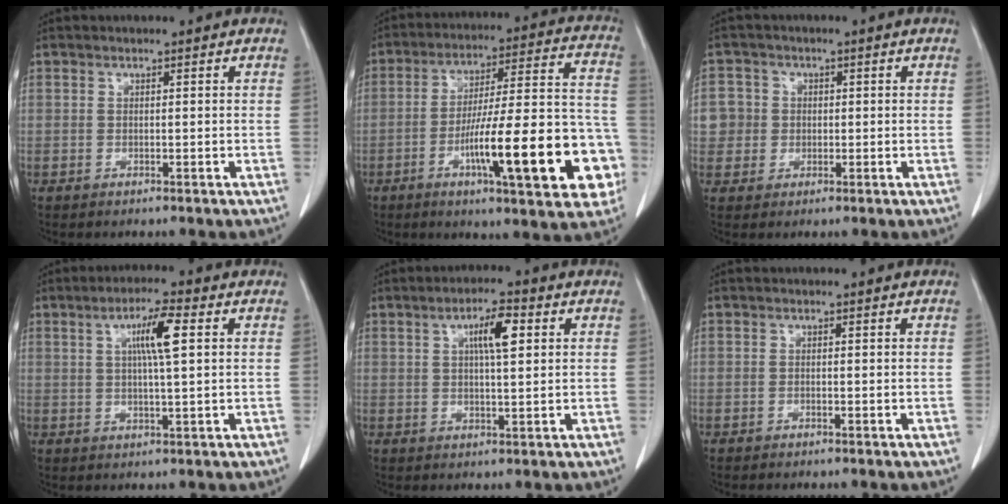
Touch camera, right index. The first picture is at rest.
{"total": 21.9, "force": [-7.4, 3.3, 20.4], "torque": [-0.251, 0.021, -0.103]}
{"total": 5.0, "force": [0.4, 5.0, 0.3], "torque": [-0.002, 0.015, 0.008]}
{"total": 6.5, "force": [1.8, 0.3, 6.3], "torque": [-0.112, 0.003, 0.029]}
{"total": 5.6, "force": [1.8, 1.1, 5.2], "torque": [-0.091, 0.006, 0.030]}
{"total": 0.0}